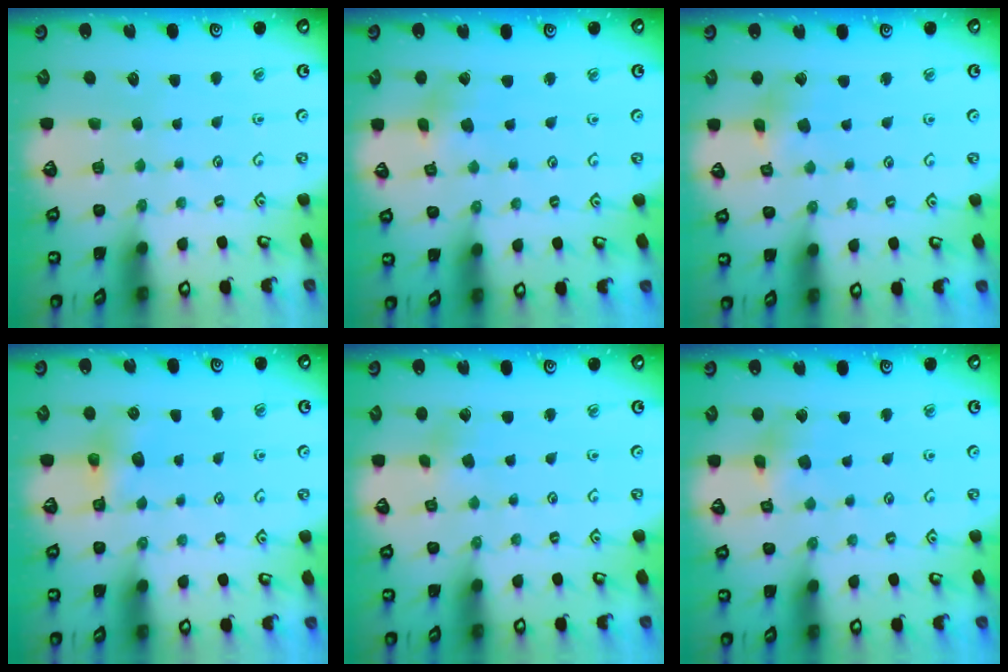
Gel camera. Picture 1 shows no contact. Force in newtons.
{"total": 2.4, "press": 2.3, "slide": 0.5}
{"total": 3.6, "press": 3.6, "slide": 0.4}
{"total": 5.3, "press": 5.3, "slide": 0.4}
{"total": 1.9, "press": 1.9, "slide": 0.2}
{"total": 6.7, "press": 6.7, "slide": 0.7}